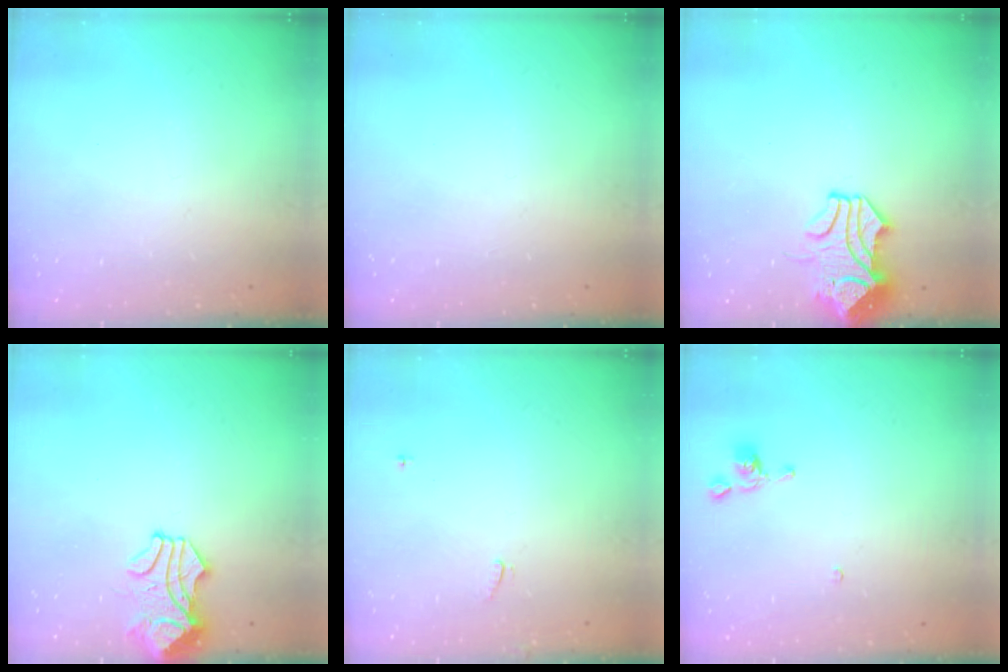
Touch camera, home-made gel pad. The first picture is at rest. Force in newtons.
{"total": 0.0}
{"total": 2.1, "press": 2.0, "slide": 0.7}
{"total": 1.6, "press": 1.4, "slide": 0.8}
{"total": 1.7, "press": 1.7, "slide": 0.3}
{"total": 1.1, "press": 1.1, "slide": 0.3}